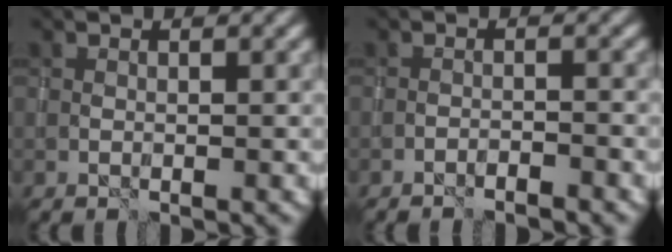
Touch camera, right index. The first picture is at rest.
{"total": 1.5, "force": [-1.4, 0.1, 0.6], "torque": [-0.011, 0.006, -0.025]}